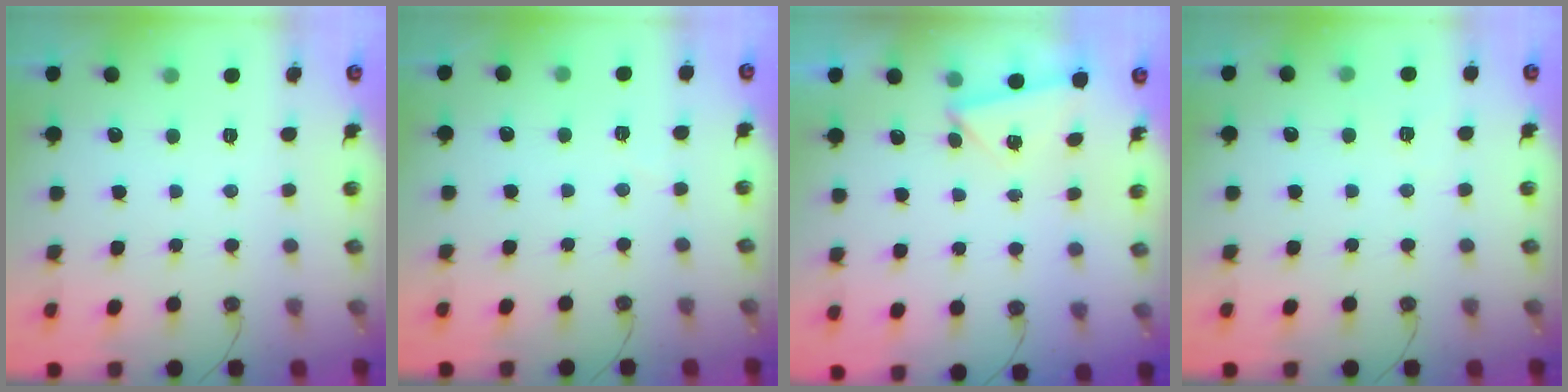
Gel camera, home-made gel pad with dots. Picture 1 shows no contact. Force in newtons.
{"total": 2.8, "press": 2.7, "slide": 0.8}
{"total": 2.9, "press": 2.8, "slide": 0.6}
{"total": 3.7, "press": 2.6, "slide": 2.6}